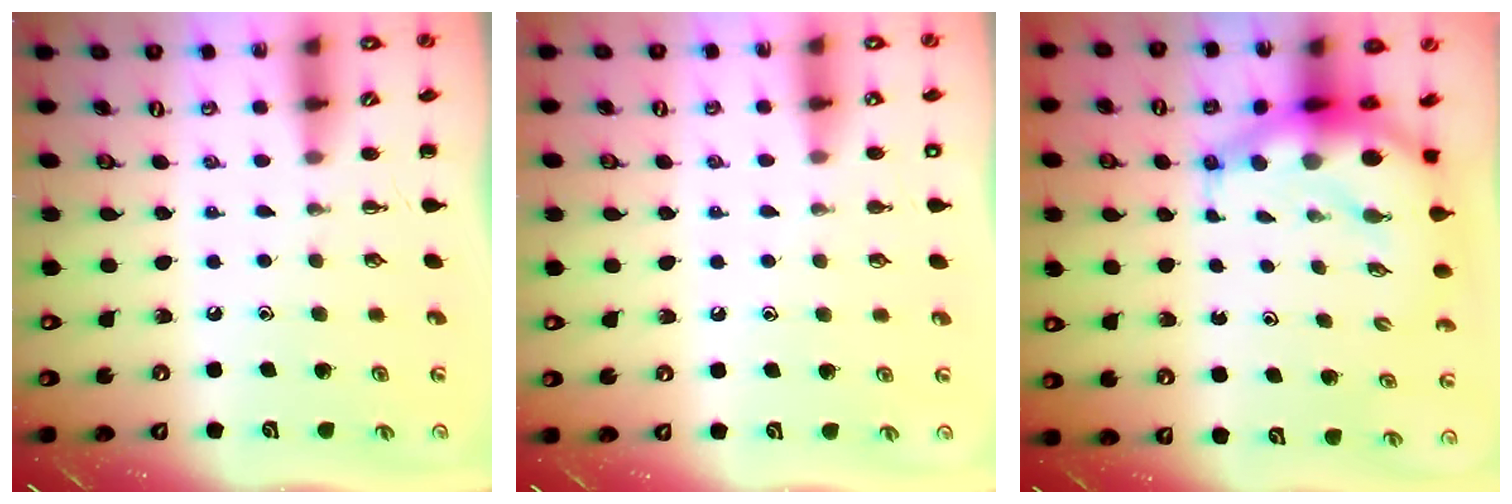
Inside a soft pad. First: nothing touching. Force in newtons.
{"total": 1.4, "press": 1.4, "slide": 0.1}
{"total": 9.9, "press": 9.5, "slide": 2.7}